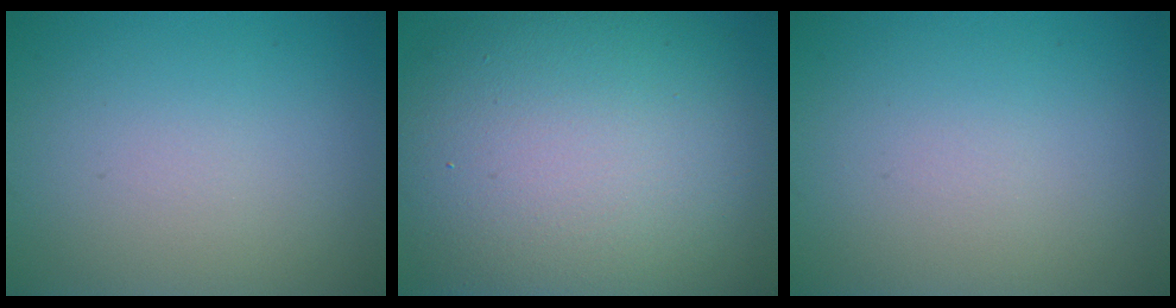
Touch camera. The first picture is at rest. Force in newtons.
{"total": 15.1, "press": 15.1, "slide": 0.9}
{"total": 0.0}